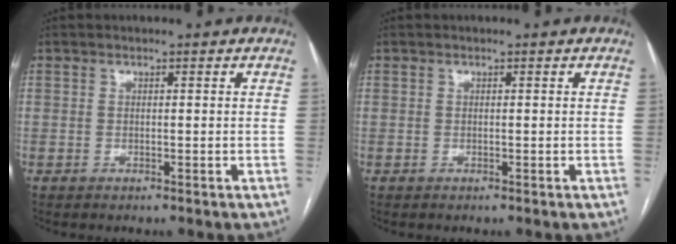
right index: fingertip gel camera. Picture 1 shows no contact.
{"total": 0.0}